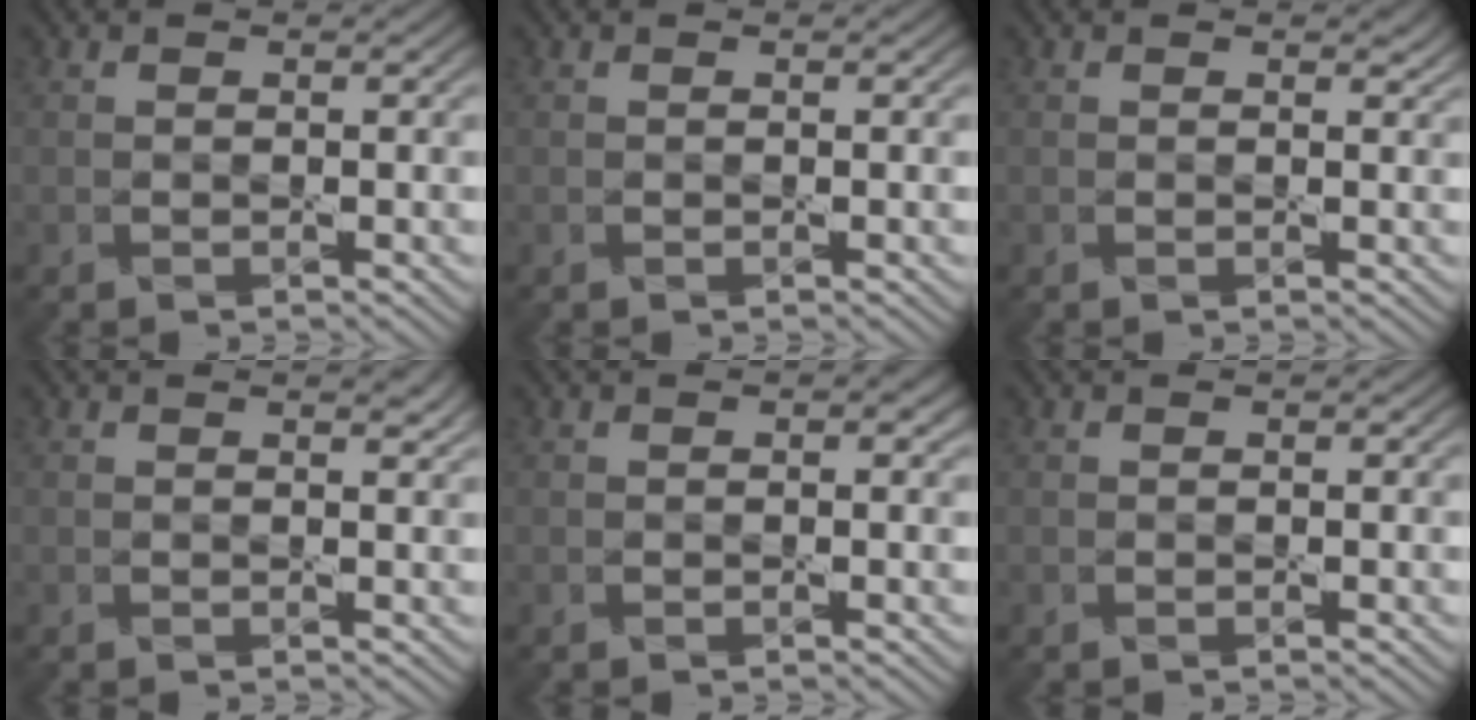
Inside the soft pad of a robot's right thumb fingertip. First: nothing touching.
{"total": 0.0}
{"total": 0.5, "force": [0.4, 0.2, 0.2], "torque": [-0.002, -0.004, 0.007]}
{"total": 0.9, "force": [0.7, 0.1, 0.5], "torque": [-0.009, -0.003, 0.013]}
{"total": 0.6, "force": [0.1, 0.3, 0.5], "torque": [-0.003, -0.003, 0.001]}
{"total": 0.0}